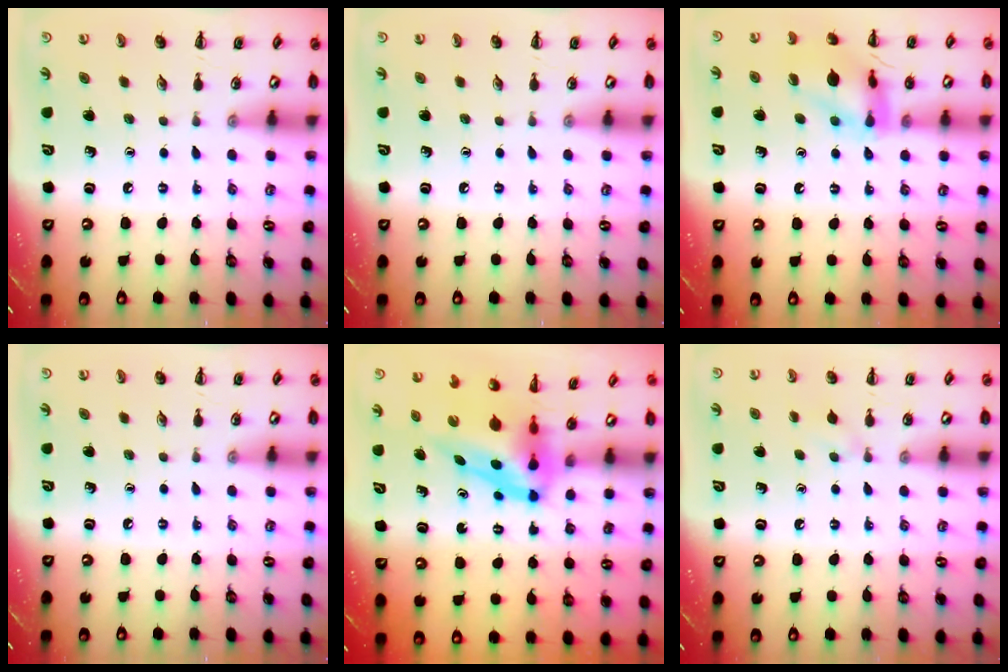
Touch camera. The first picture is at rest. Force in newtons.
{"total": 0.0}
{"total": 12.8, "press": 12.7, "slide": 1.3}
{"total": 0.0}
{"total": 7.5, "press": 7.2, "slide": 2.2}
{"total": 4.2, "press": 3.9, "slide": 1.6}